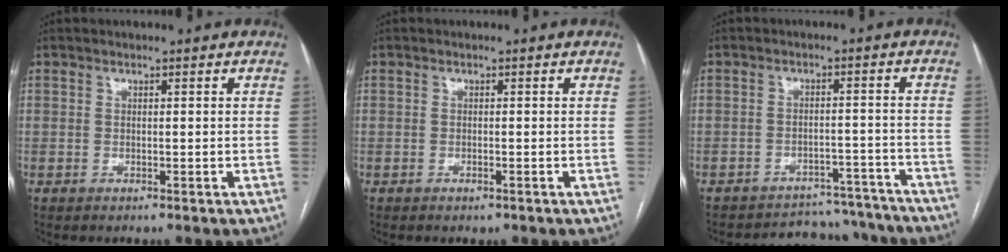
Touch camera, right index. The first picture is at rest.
{"total": 0.5, "force": [-0.4, 0.2, 0.3], "torque": [-0.002, 0.001, -0.004]}
{"total": 13.3, "force": [-12.7, 4.1, 0.5], "torque": [0.004, 0.031, -0.151]}